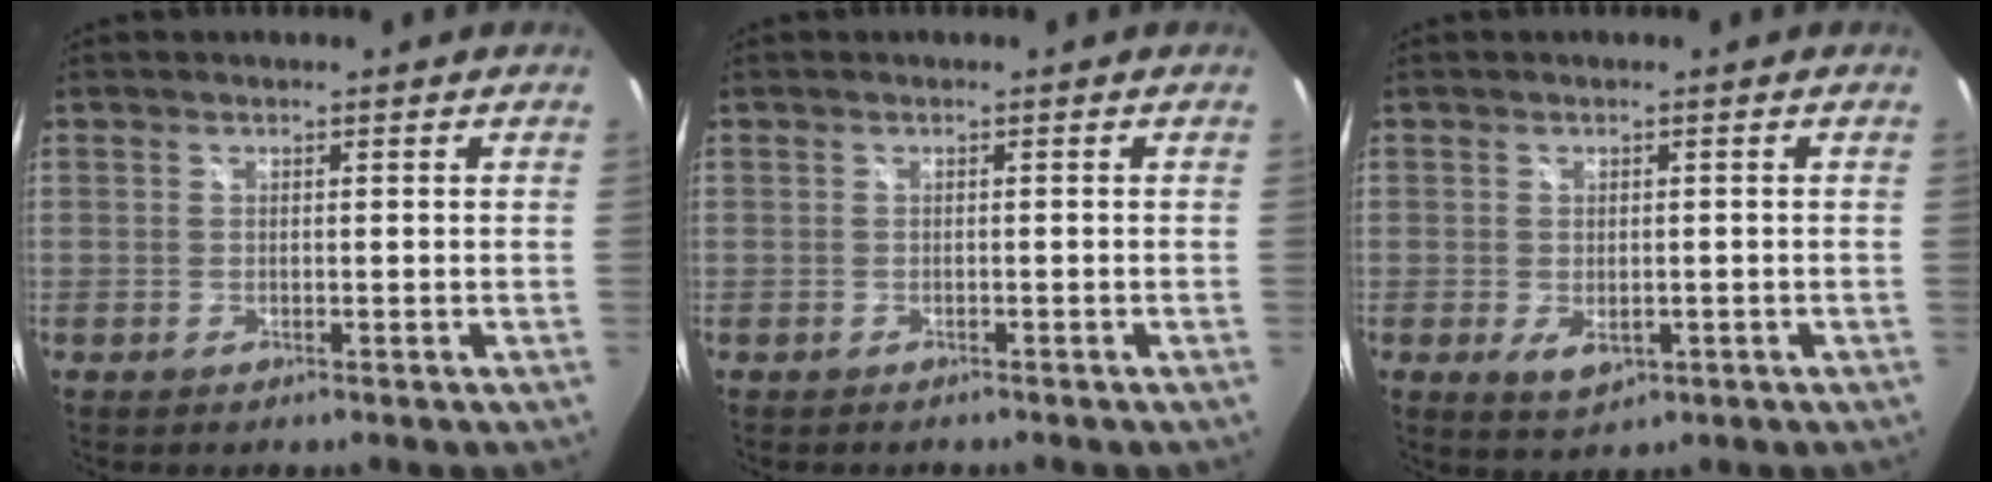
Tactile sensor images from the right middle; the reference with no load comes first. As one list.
[{"total": 0.6, "force": [-0.5, 0.2, -0.1], "torque": [0.000, 0.001, -0.011]}, {"total": 3.8, "force": [-1.0, 2.4, 2.8], "torque": [-0.048, -0.010, -0.011]}]